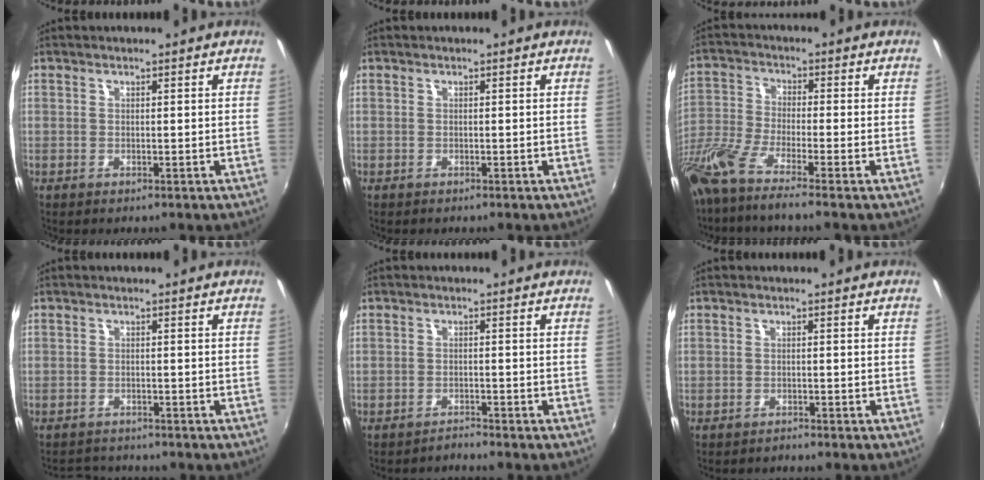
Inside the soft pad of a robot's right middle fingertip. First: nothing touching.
{"total": 0.0}
{"total": 11.3, "force": [-8.8, 0.2, 7.1], "torque": [-0.157, -0.041, -0.167]}
{"total": 3.6, "force": [-3.5, 1.0, 0.1], "torque": [-0.016, 0.005, -0.060]}
{"total": 1.5, "force": [-1.5, -0.2, -0.2], "torque": [0.001, -0.001, -0.026]}
{"total": 1.0, "force": [-1.0, 0.0, -0.1], "torque": [0.000, 0.000, -0.015]}